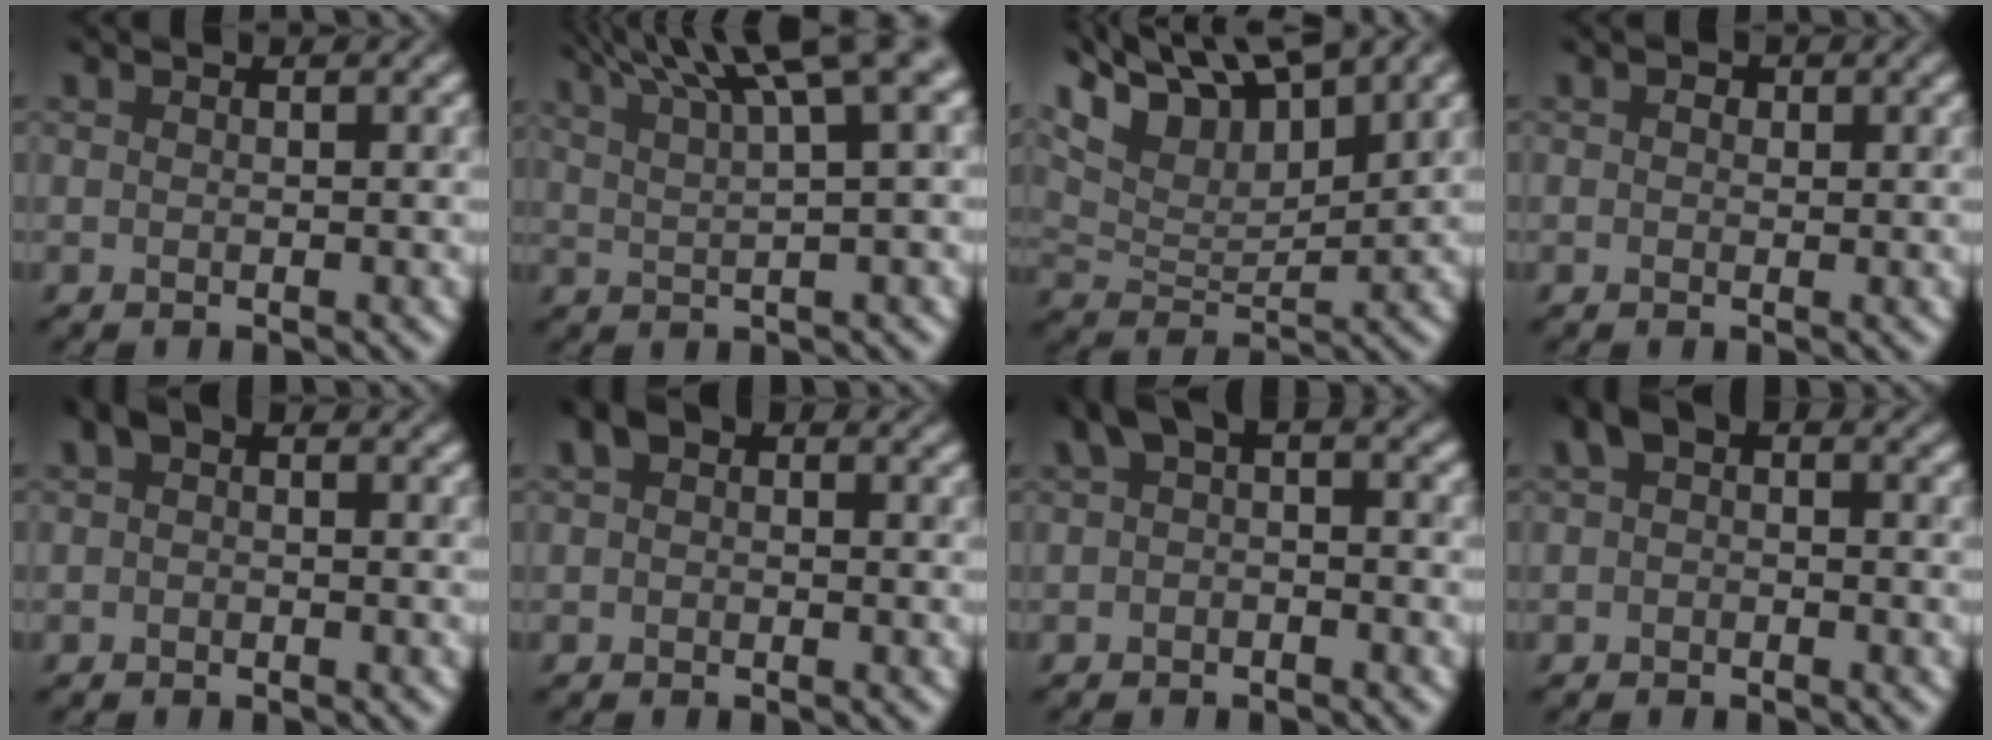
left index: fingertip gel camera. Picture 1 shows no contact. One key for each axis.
{"total": 9.3, "fx": 6.2, "fy": 1.6, "fz": 6.7, "tx": -0.065, "ty": 0.039, "tz": 0.080}
{"total": 9.6, "fx": 7.5, "fy": 2.6, "fz": 5.4, "tx": -0.106, "ty": 0.013, "tz": 0.127}
{"total": 1.1, "fx": 0.5, "fy": 0.9, "fz": 0.6, "tx": -0.001, "ty": 0.003, "tz": -0.003}
{"total": 1.2, "fx": 0.2, "fy": 0.7, "fz": 0.9, "tx": -0.014, "ty": 0.010, "tz": -0.002}
{"total": 1.4, "fx": 0.3, "fy": 1.0, "fz": 0.9, "tx": -0.009, "ty": 0.011, "tz": -0.002}
{"total": 2.2, "fx": 0.2, "fy": 1.1, "fz": 1.8, "tx": -0.026, "ty": 0.017, "tz": 0.000}
{"total": 1.4, "fx": 0.1, "fy": 0.9, "fz": 1.1, "tx": -0.015, "ty": 0.015, "tz": -0.002}